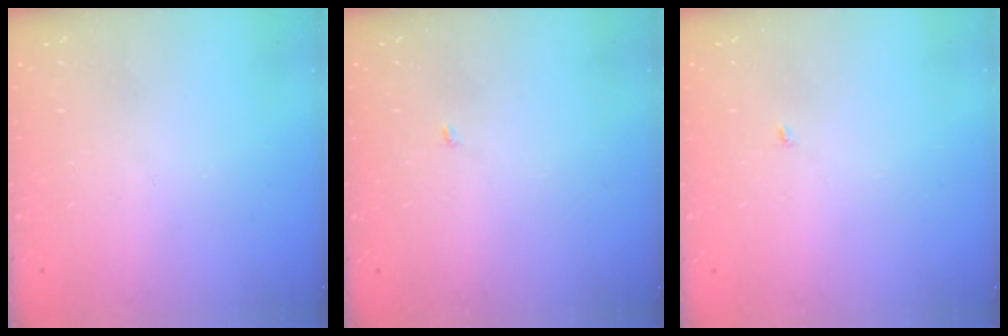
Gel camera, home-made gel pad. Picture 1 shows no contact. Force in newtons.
{"total": 1.9, "press": 1.9, "slide": 0.2}
{"total": 1.9, "press": 1.9, "slide": 0.2}